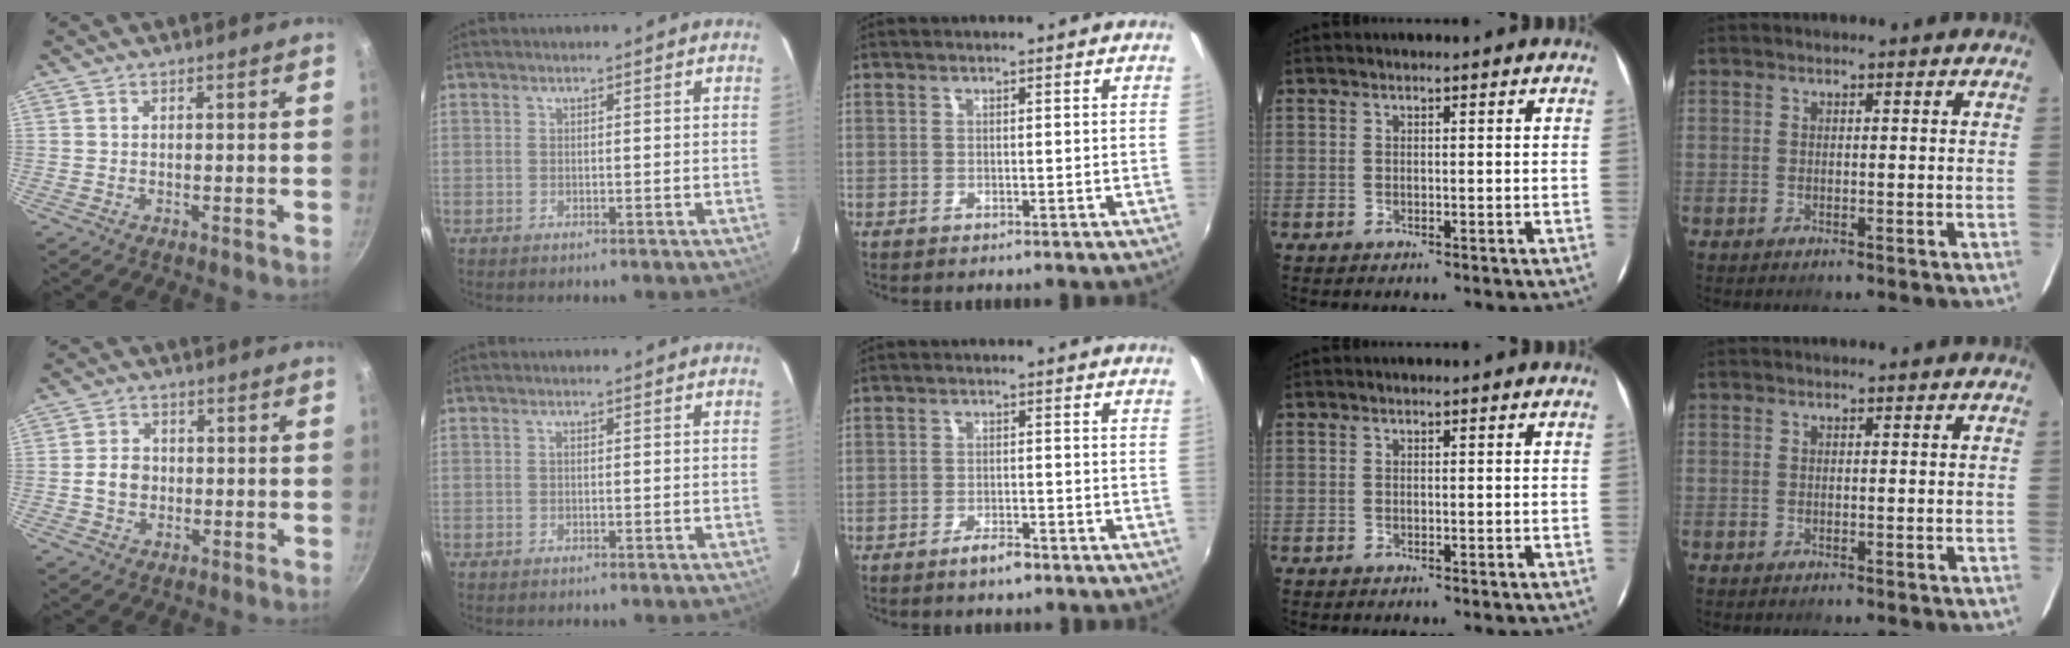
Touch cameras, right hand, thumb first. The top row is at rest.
{"thumb": {"total": 4.6, "force": [-0.5, 3.8, 2.5], "torque": [-0.027, 0.011, -0.013]}, "middle": {"total": 3.1, "force": [-2.3, 0.9, 1.8], "torque": [-0.044, -0.001, -0.041]}}